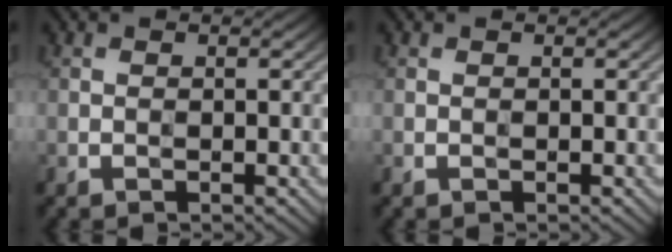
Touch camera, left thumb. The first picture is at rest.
{"total": 0.0}